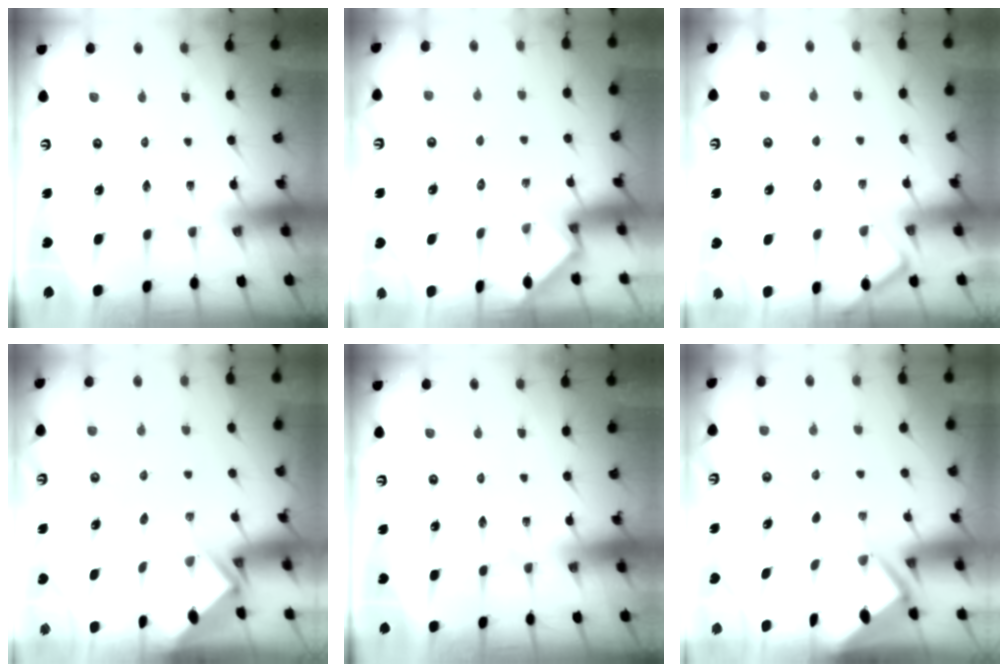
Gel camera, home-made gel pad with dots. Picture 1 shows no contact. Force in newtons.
{"total": 2.6, "press": 2.6, "slide": 0.4}
{"total": 6.8, "press": 6.8, "slide": 0.5}
{"total": 2.8, "press": 2.8, "slide": 0.2}
{"total": 0.0}
{"total": 2.7, "press": 2.7, "slide": 0.3}